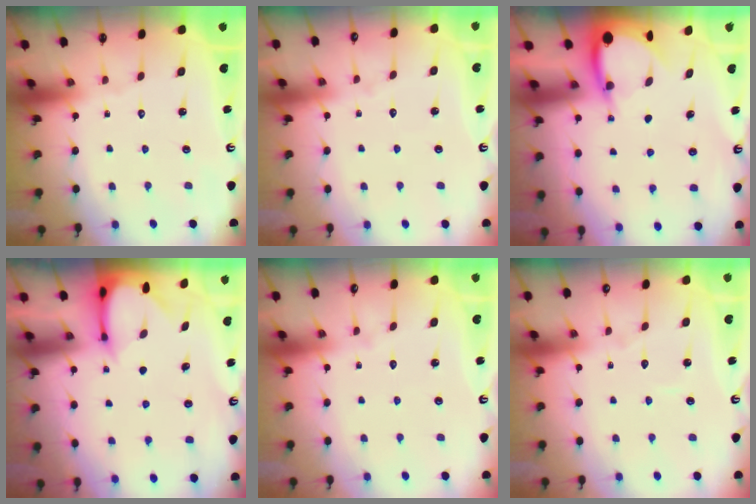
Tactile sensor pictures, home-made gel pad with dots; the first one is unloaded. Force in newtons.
{"total": 3.8, "press": 3.8, "slide": 0.4}
{"total": 4.0, "press": 4.0, "slide": 0.3}
{"total": 3.3, "press": 3.3, "slide": 0.2}
{"total": 2.6, "press": 2.6, "slide": 0.3}
{"total": 3.9, "press": 3.9, "slide": 0.4}